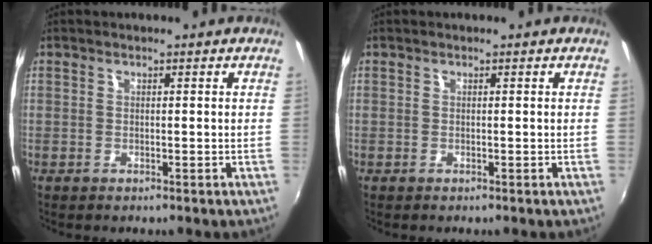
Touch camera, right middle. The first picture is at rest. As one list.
[{"total": 0.0}]